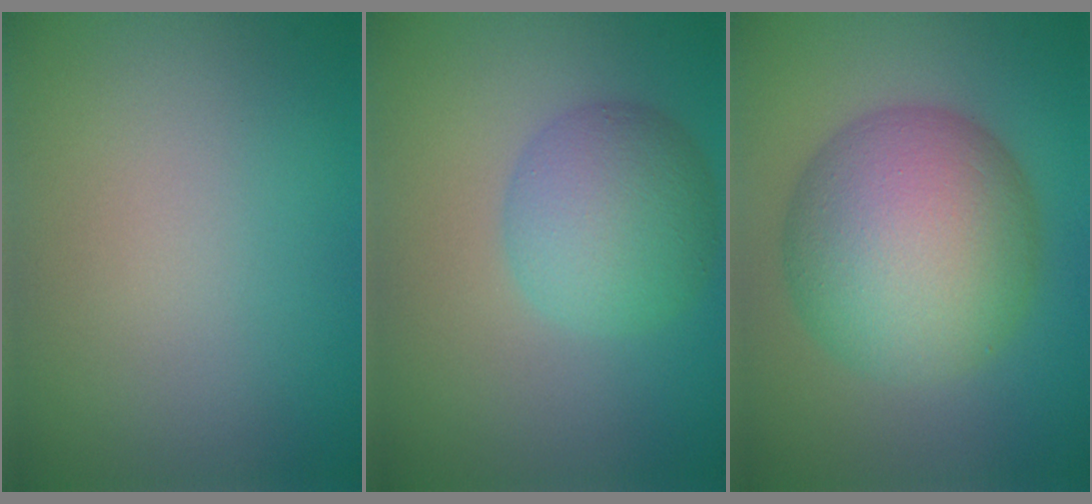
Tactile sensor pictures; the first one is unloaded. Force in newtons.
{"total": 5.3, "press": 5.3, "slide": 0.2}
{"total": 11.3, "press": 11.3, "slide": 0.4}